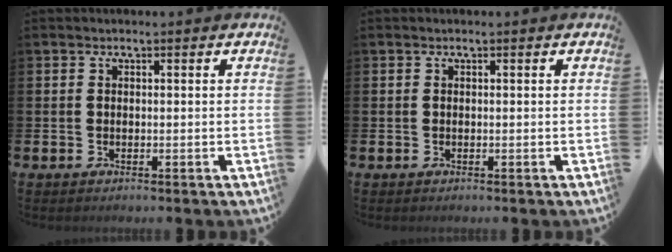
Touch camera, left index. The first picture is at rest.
{"total": 0.0}